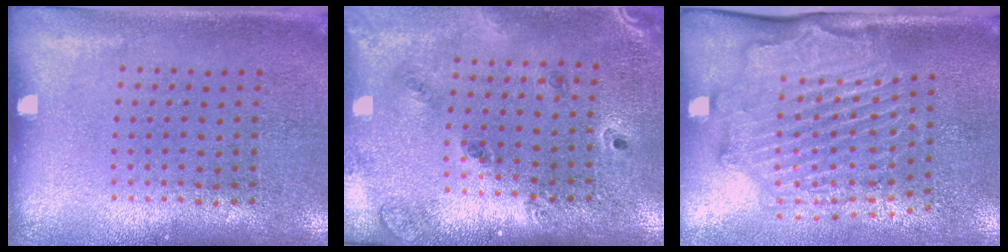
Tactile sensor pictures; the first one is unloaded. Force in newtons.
{"total": 1.4, "press": 1.3, "slide": 0.2}
{"total": 2.2, "press": 2.1, "slide": 0.1}